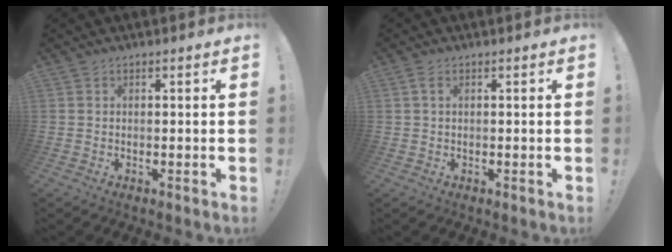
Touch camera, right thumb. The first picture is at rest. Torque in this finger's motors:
{"motor_torque": [0.08, -0.01, 0.12, -0.20, 0.03]}